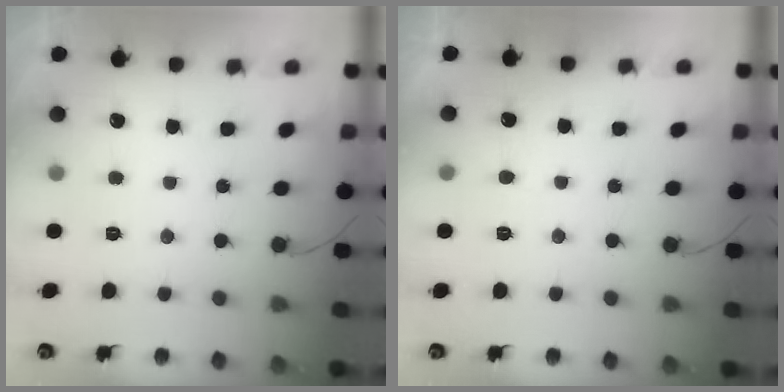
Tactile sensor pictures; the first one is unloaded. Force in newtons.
{"total": 3.2, "press": 3.2, "slide": 0.2}